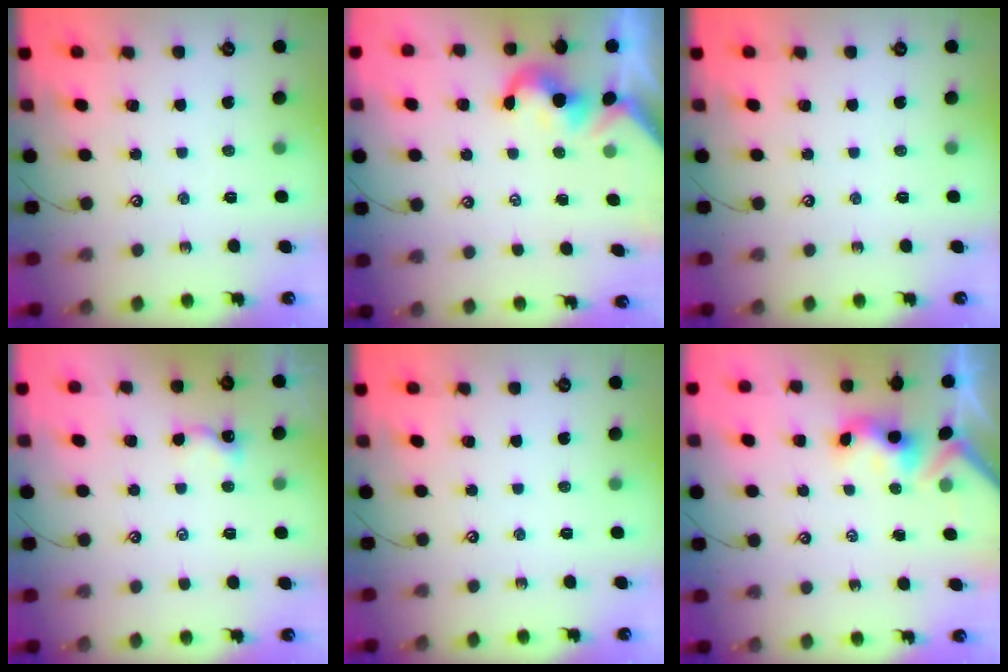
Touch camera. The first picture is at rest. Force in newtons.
{"total": 0.0}
{"total": 0.0}
{"total": 1.3, "press": 1.3, "slide": 0.3}
{"total": 0.0}
{"total": 4.0, "press": 4.0, "slide": 0.2}